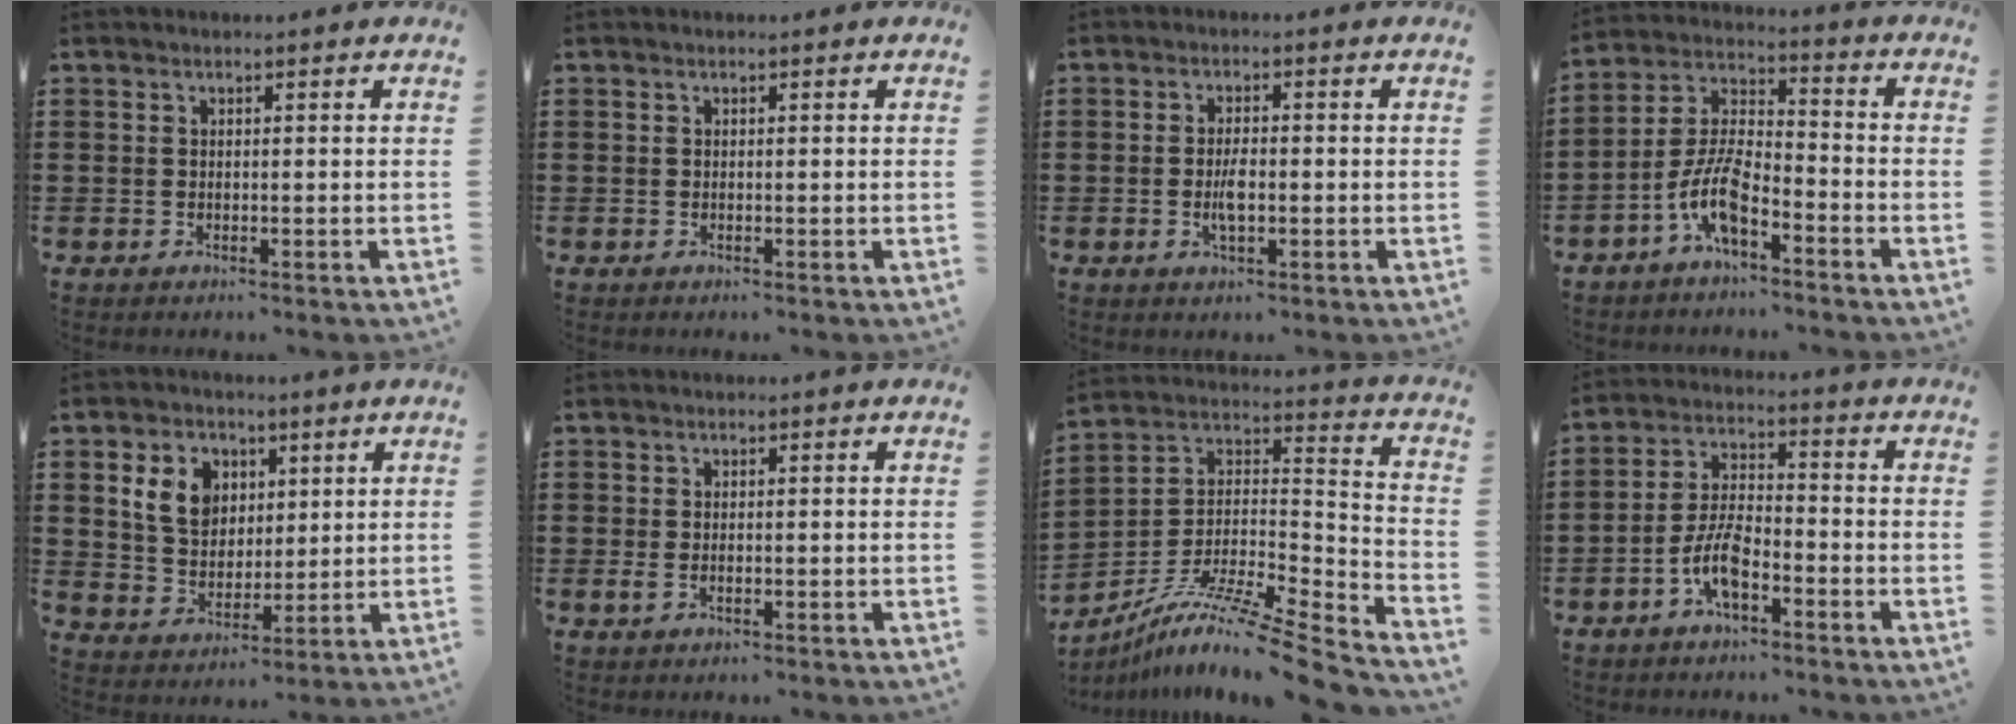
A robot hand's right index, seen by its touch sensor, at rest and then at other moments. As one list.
[{"total": 0.0}, {"total": 3.5, "force": [-0.6, 1.3, 3.2], "torque": [-0.066, -0.001, -0.014]}, {"total": 8.4, "force": [-5.1, 3.1, 5.9], "torque": [-0.139, -0.003, -0.100]}, {"total": 7.8, "force": [3.0, 6.0, 3.9], "torque": [-0.094, 0.017, 0.055]}, {"total": 1.3, "force": [-0.2, 0.5, 1.1], "torque": [-0.030, -0.002, -0.006]}, {"total": 10.4, "force": [-7.9, 0.7, 6.7], "torque": [-0.116, -0.002, -0.151]}, {"total": 6.8, "force": [-3.5, 2.7, 5.1], "torque": [-0.119, 0.003, -0.071]}]